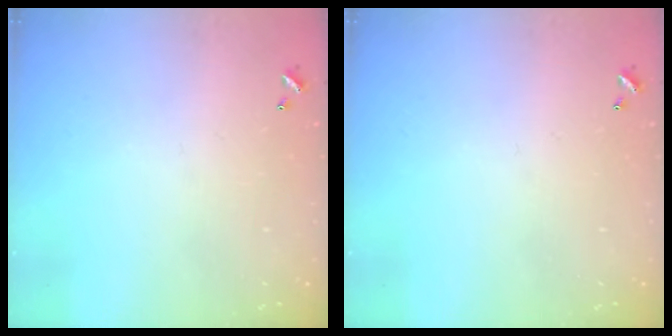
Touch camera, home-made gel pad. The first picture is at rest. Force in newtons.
{"total": 0.0}